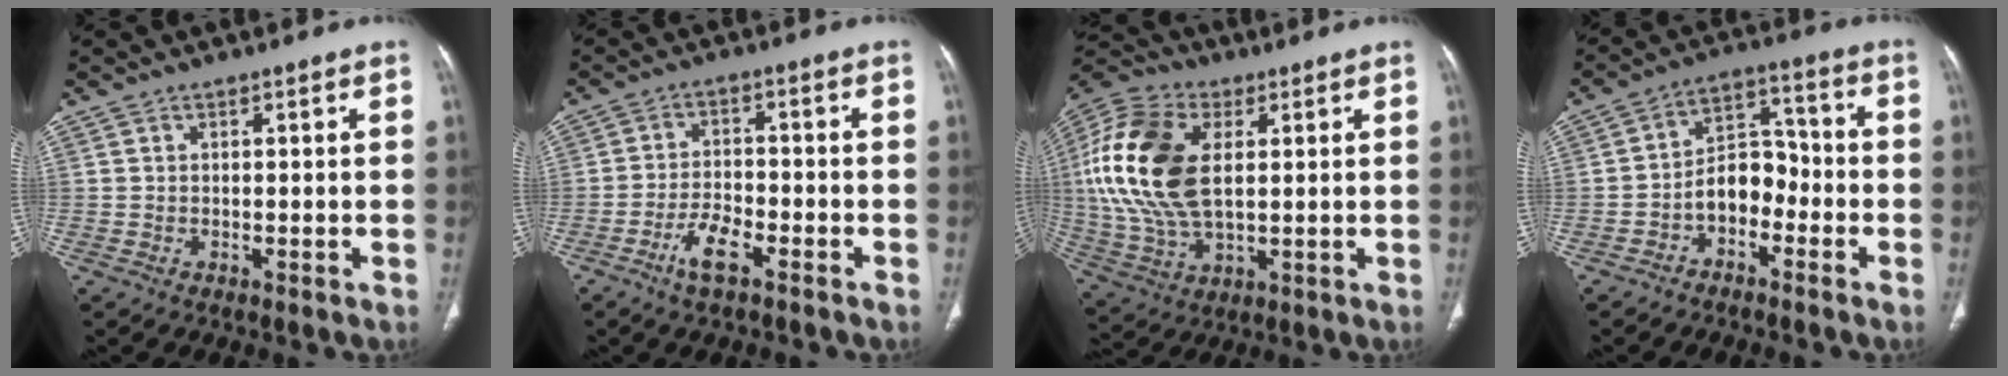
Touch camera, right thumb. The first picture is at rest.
{"total": 5.9, "force": [-3.6, 2.0, 4.2], "torque": [-0.082, 0.019, -0.065]}
{"total": 20.1, "force": [3.3, 11.8, 15.9], "torque": [-0.336, -0.002, 0.058]}
{"total": 8.0, "force": [-3.2, 5.4, 4.9], "torque": [-0.055, 0.048, -0.065]}